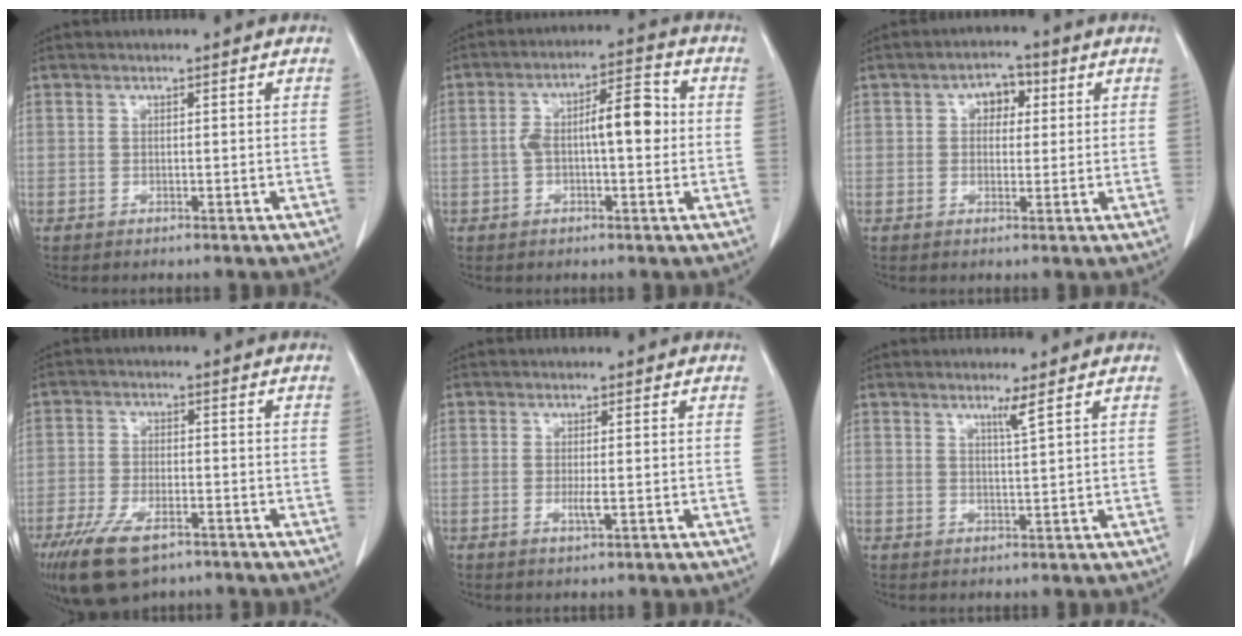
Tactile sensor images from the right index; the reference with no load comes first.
{"total": 7.2, "force": [0.3, 1.7, 7.0], "torque": [-0.121, 0.027, 0.005]}
{"total": 4.0, "force": [1.2, 2.6, 2.7], "torque": [-0.040, 0.015, 0.017]}
{"total": 10.6, "force": [-6.9, 4.2, 6.8], "torque": [-0.133, -0.016, -0.119]}
{"total": 1.7, "force": [-0.2, 0.1, 1.7], "torque": [-0.029, -0.004, -0.002]}
{"total": 1.9, "force": [1.3, -0.6, 1.3], "torque": [-0.028, -0.011, 0.026]}